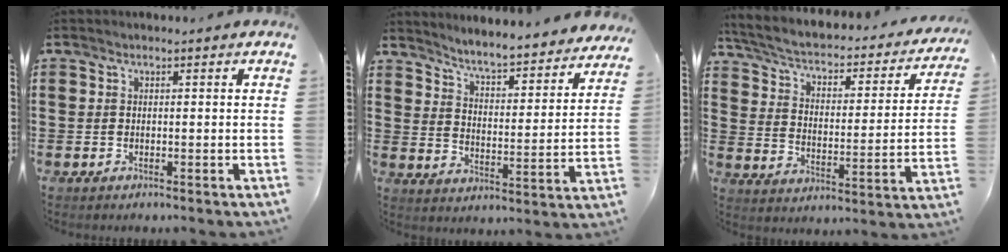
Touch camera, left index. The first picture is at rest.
{"total": 4.8, "force": [4.6, -0.5, 1.3], "torque": [-0.050, -0.045, 0.071]}
{"total": 3.0, "force": [1.9, 1.1, 2.1], "torque": [-0.052, -0.023, 0.024]}